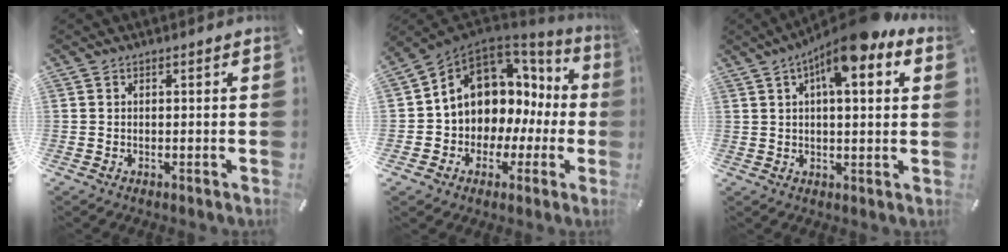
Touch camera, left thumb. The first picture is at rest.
{"total": 10.3, "force": [3.8, 8.7, 4.1], "torque": [-0.087, -0.037, 0.072]}
{"total": 12.0, "force": [6.6, 3.2, 9.4], "torque": [-0.151, -0.028, 0.110]}